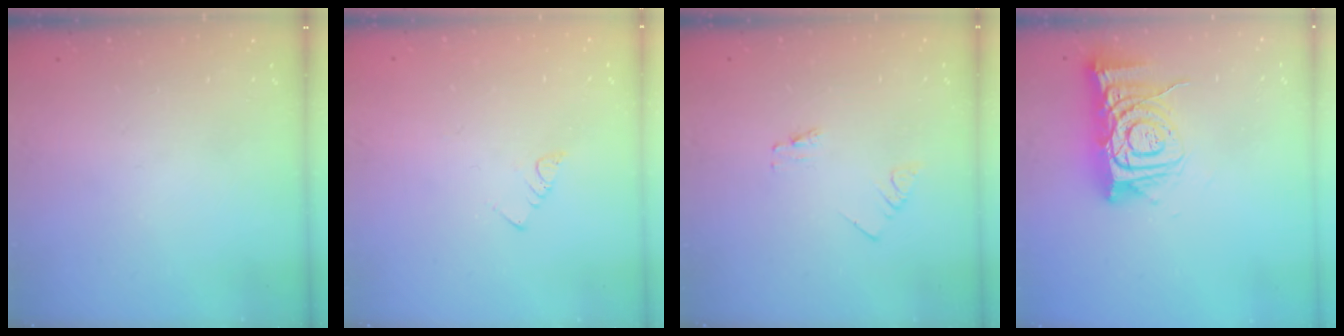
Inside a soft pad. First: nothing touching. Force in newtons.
{"total": 3.0, "press": 3.0, "slide": 0.2}
{"total": 0.7, "press": 0.7, "slide": 0.1}
{"total": 12.6, "press": 12.6, "slide": 1.1}